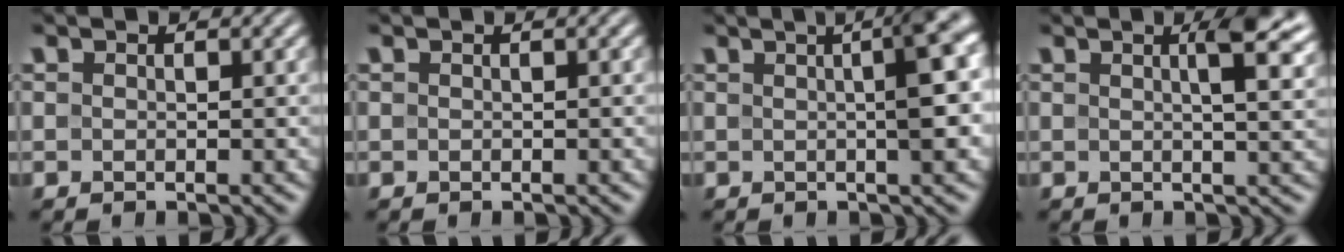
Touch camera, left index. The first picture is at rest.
{"total": 0.0}
{"total": 5.8, "force": [1.0, 1.1, 5.7], "torque": [-0.062, 0.017, 0.013]}
{"total": 4.6, "force": [1.9, 1.2, 4.1], "torque": [-0.043, 0.009, 0.019]}